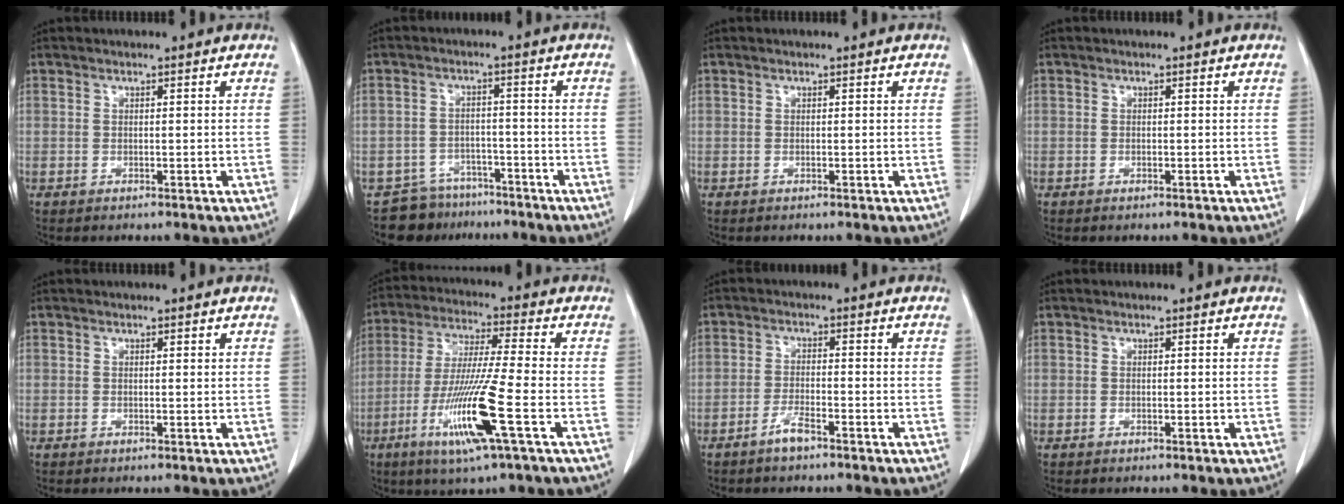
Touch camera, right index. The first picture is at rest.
{"total": 7.0, "force": [-5.8, 3.9, -0.4], "torque": [0.015, 0.020, -0.089]}
{"total": 0.0}
{"total": 0.0}
{"total": 0.0}
{"total": 13.4, "force": [-5.1, -0.7, 12.4], "torque": [-0.250, -0.025, -0.098]}
{"total": 3.0, "force": [-2.3, 0.4, 1.9], "torque": [-0.038, 0.000, -0.045]}
{"total": 0.0}